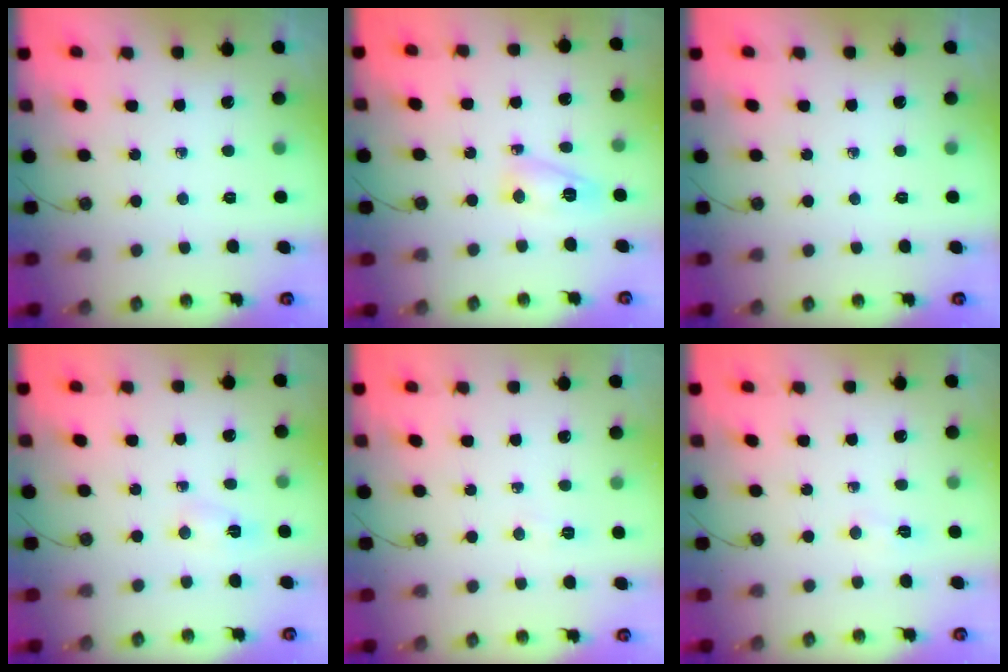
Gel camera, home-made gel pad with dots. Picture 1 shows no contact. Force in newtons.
{"total": 6.2, "press": 6.1, "slide": 0.6}
{"total": 0.0}
{"total": 3.0, "press": 1.8, "slide": 2.4}
{"total": 4.0, "press": 4.0, "slide": 0.7}
{"total": 4.1, "press": 2.2, "slide": 3.4}